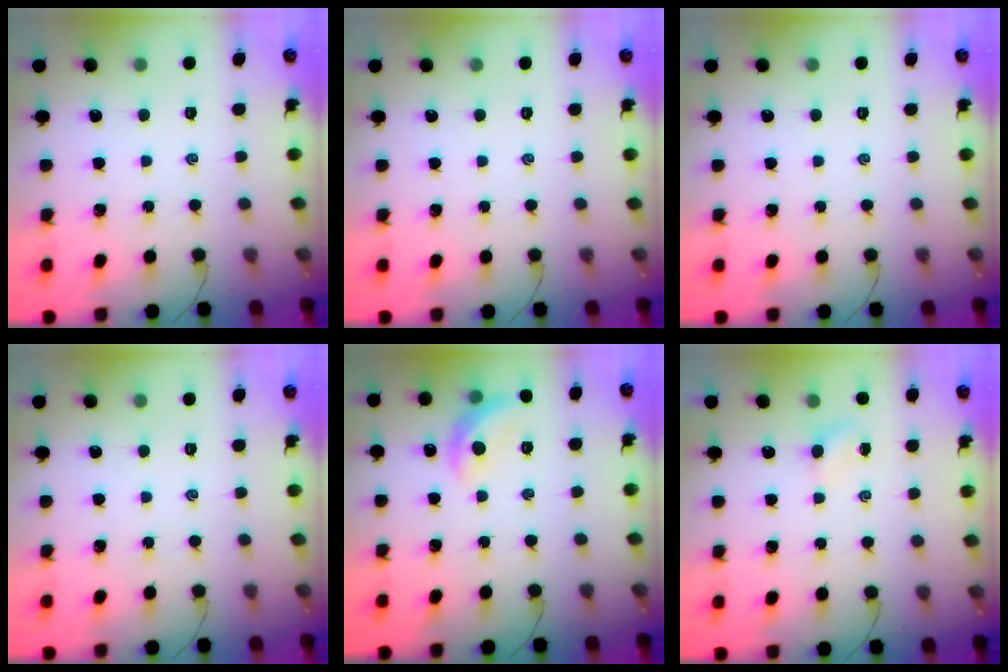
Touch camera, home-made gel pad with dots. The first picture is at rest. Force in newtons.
{"total": 0.0}
{"total": 0.0}
{"total": 0.0}
{"total": 9.9, "press": 9.8, "slide": 1.1}
{"total": 2.9, "press": 2.7, "slide": 1.1}